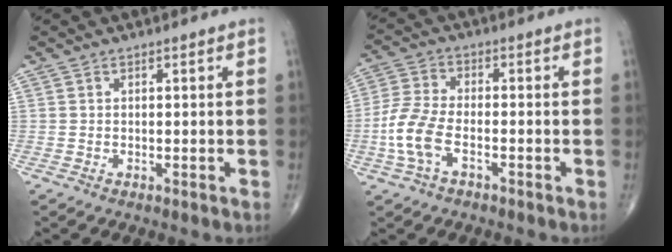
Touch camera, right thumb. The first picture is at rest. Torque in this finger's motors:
{"motor_torque": [0.36, -0.02, 0.83, -0.14, 0.25]}